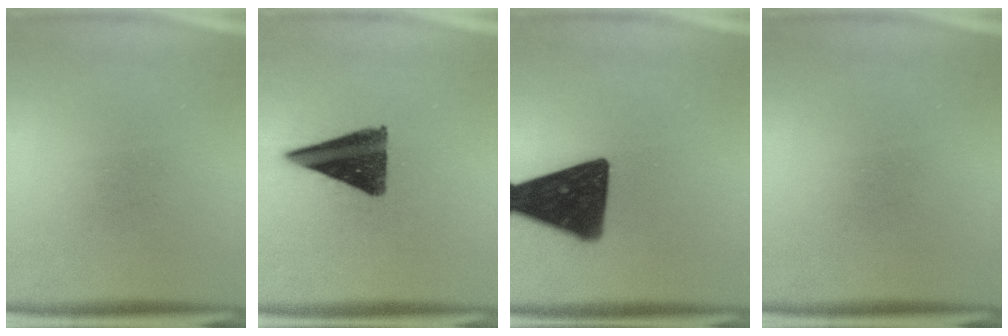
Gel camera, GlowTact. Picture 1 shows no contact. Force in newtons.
{"total": 13.2}
{"total": 17.4}
{"total": 0.0}